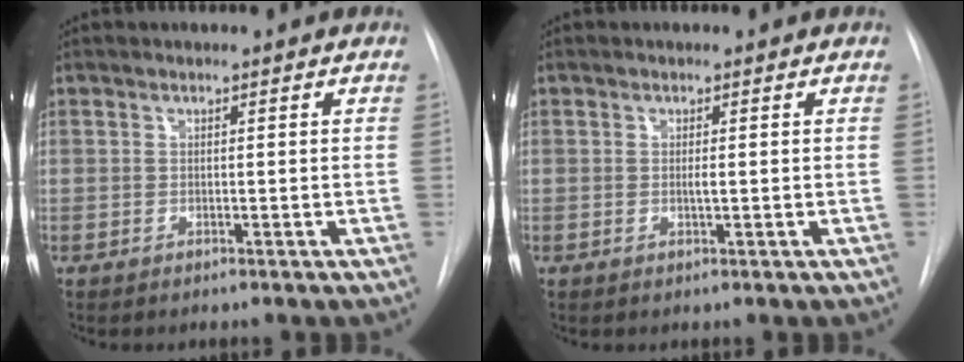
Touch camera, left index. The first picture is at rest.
{"total": 0.6, "force": [0.1, 0.0, 0.6], "torque": [-0.012, -0.002, 0.004]}